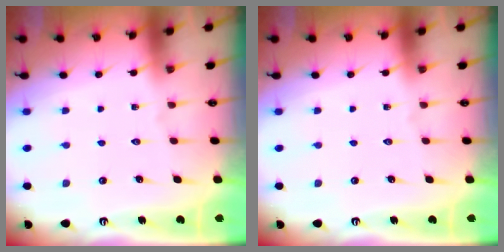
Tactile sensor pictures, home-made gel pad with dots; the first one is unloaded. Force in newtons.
{"total": 0.0}